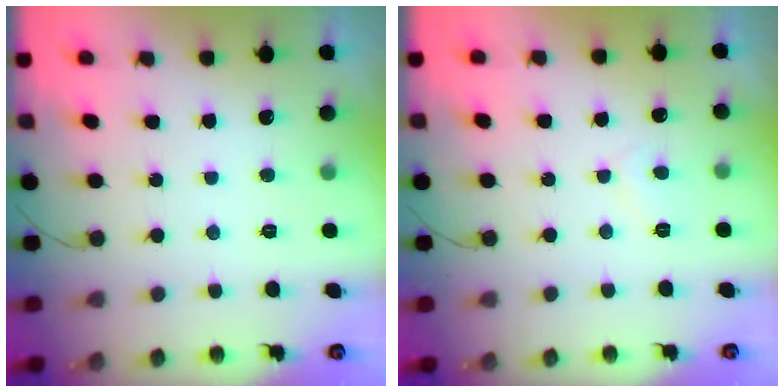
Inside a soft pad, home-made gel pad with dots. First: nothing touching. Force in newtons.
{"total": 4.2, "press": 4.2, "slide": 0.3}